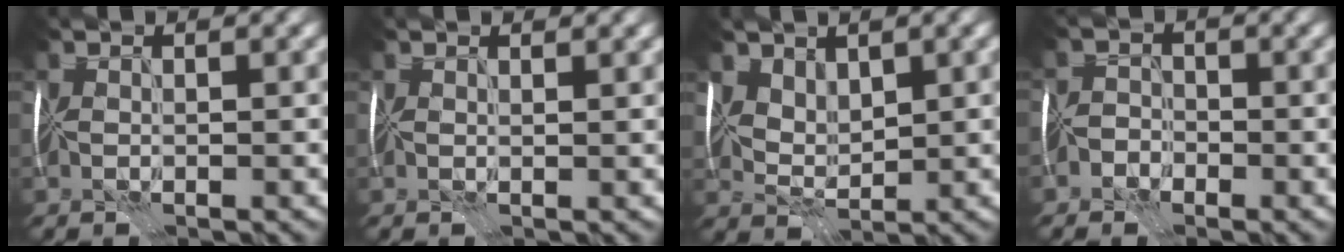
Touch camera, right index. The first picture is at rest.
{"total": 1.9, "force": [1.5, 0.9, 0.6], "torque": [-0.012, 0.009, 0.015]}
{"total": 3.2, "force": [2.2, 2.0, 1.2], "torque": [-0.031, -0.011, 0.055]}
{"total": 2.2, "force": [-2.1, 0.6, -0.5], "torque": [0.033, 0.009, -0.043]}